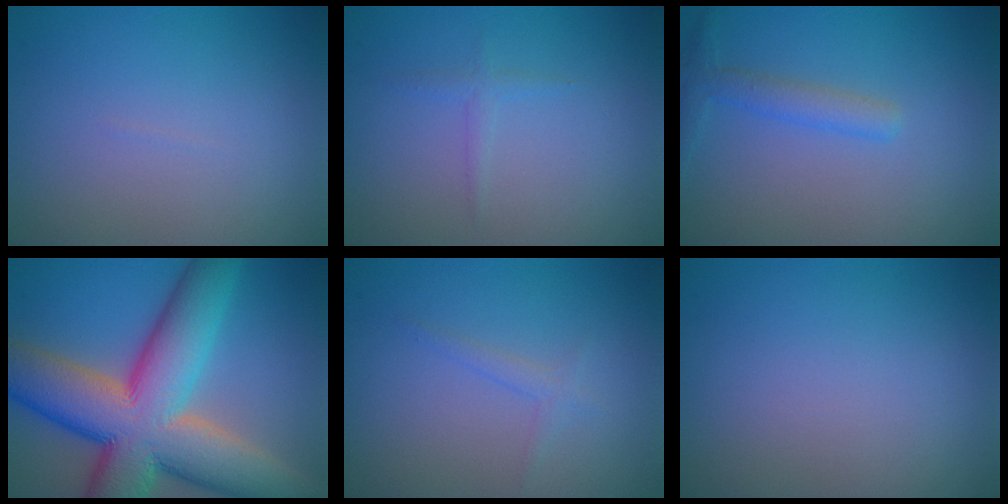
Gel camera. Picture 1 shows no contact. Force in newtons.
{"total": 0.9, "press": 0.9, "slide": 0.0}
{"total": 2.2, "press": 2.2, "slide": 0.1}
{"total": 15.2, "press": 15.2, "slide": 0.8}
{"total": 1.0, "press": 1.0, "slide": 0.1}
{"total": 0.0}